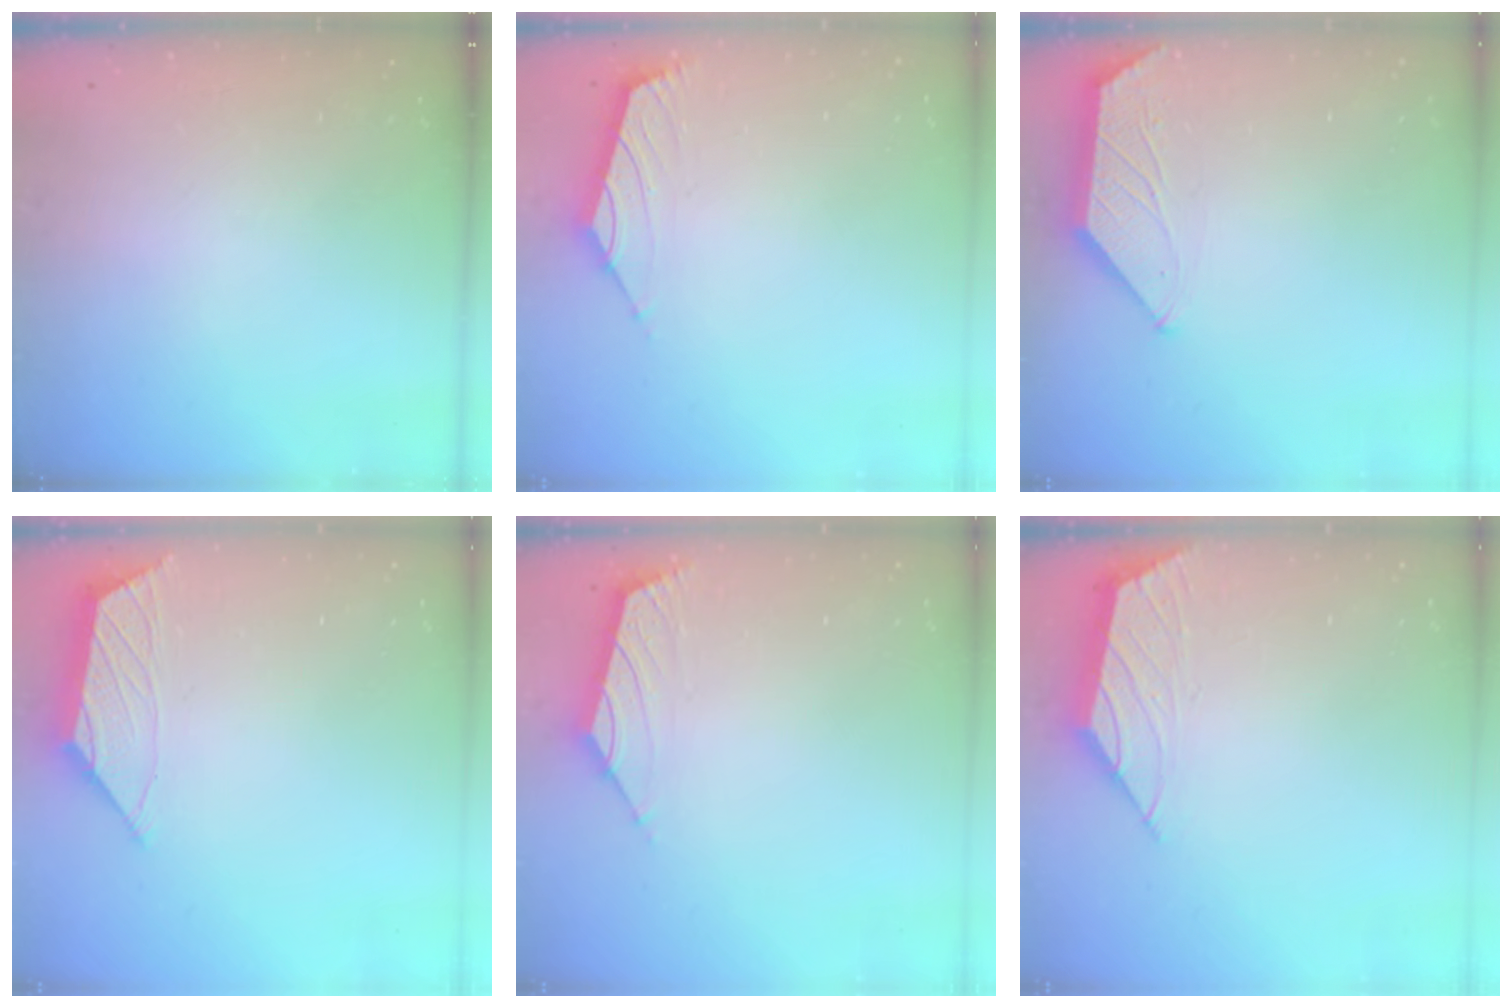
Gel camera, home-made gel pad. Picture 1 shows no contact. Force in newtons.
{"total": 1.8, "press": 1.6, "slide": 0.7}
{"total": 1.6, "press": 1.6, "slide": 0.3}
{"total": 1.2, "press": 1.2, "slide": 0.2}
{"total": 1.6, "press": 1.5, "slide": 0.7}
{"total": 0.8, "press": 0.7, "slide": 0.4}